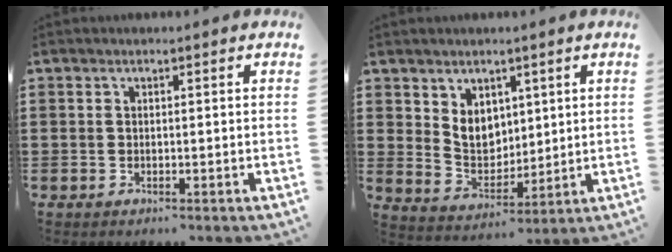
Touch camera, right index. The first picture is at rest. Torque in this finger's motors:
{"motor_torque": [0.23, 0.44, 0.18, 0.11]}